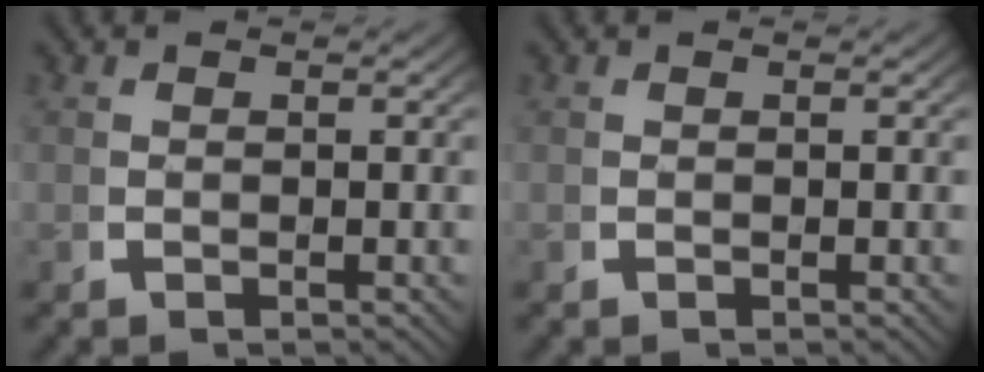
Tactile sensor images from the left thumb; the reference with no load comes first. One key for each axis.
{"total": 0.0}